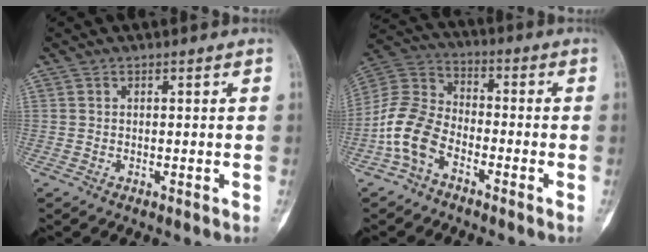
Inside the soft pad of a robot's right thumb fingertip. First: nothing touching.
{"total": 10.7, "force": [-5.1, 6.9, 6.4], "torque": [-0.133, 0.047, -0.111]}